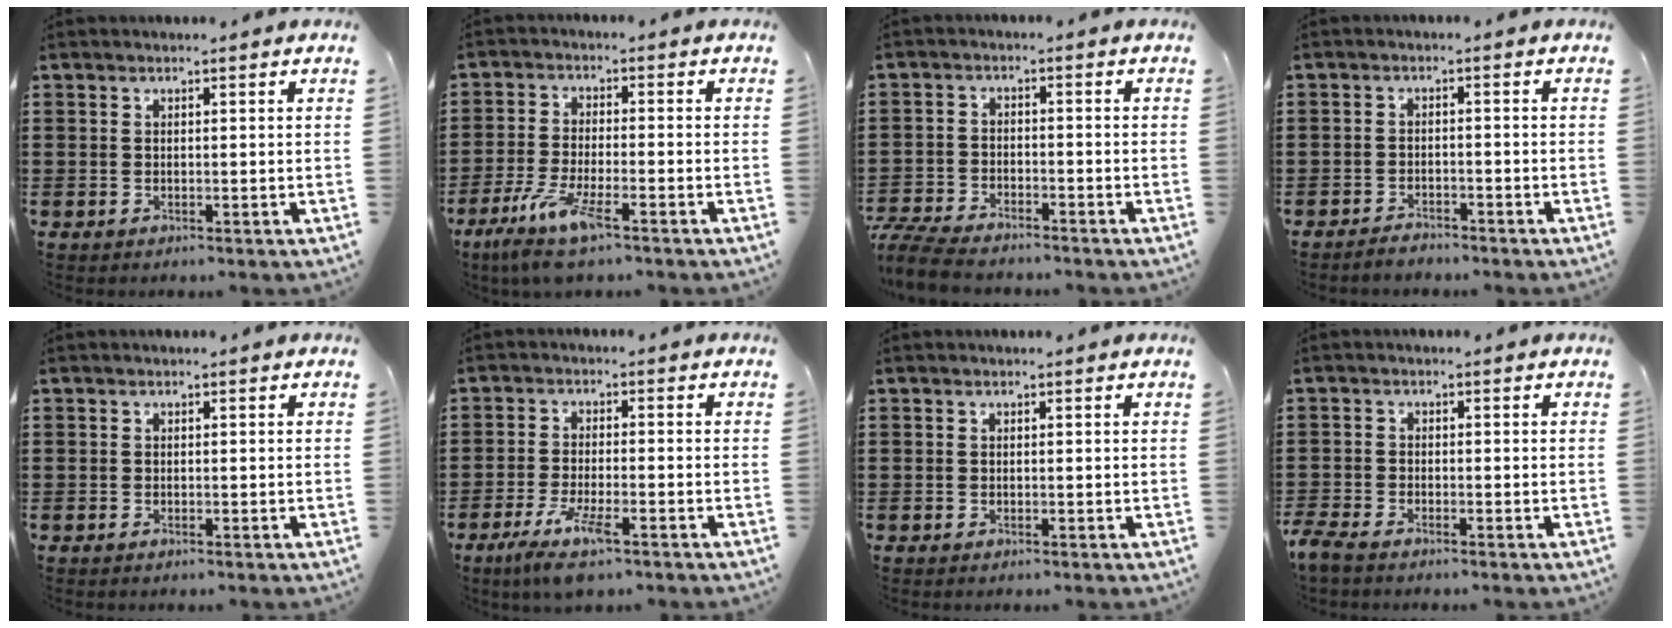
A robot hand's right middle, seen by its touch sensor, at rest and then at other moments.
{"total": 7.2, "force": [-4.8, 0.8, 5.2], "torque": [-0.113, -0.017, -0.091]}
{"total": 5.4, "force": [-5.1, 0.7, 1.5], "torque": [-0.050, -0.004, -0.106]}
{"total": 2.0, "force": [-1.9, 0.2, 0.2], "torque": [-0.011, 0.000, -0.040]}
{"total": 0.0}
{"total": 6.2, "force": [-4.1, 0.8, 4.6], "torque": [-0.098, -0.017, -0.077]}
{"total": 0.0}
{"total": 2.3, "force": [-2.1, 0.3, 0.8], "torque": [-0.039, -0.007, -0.050]}